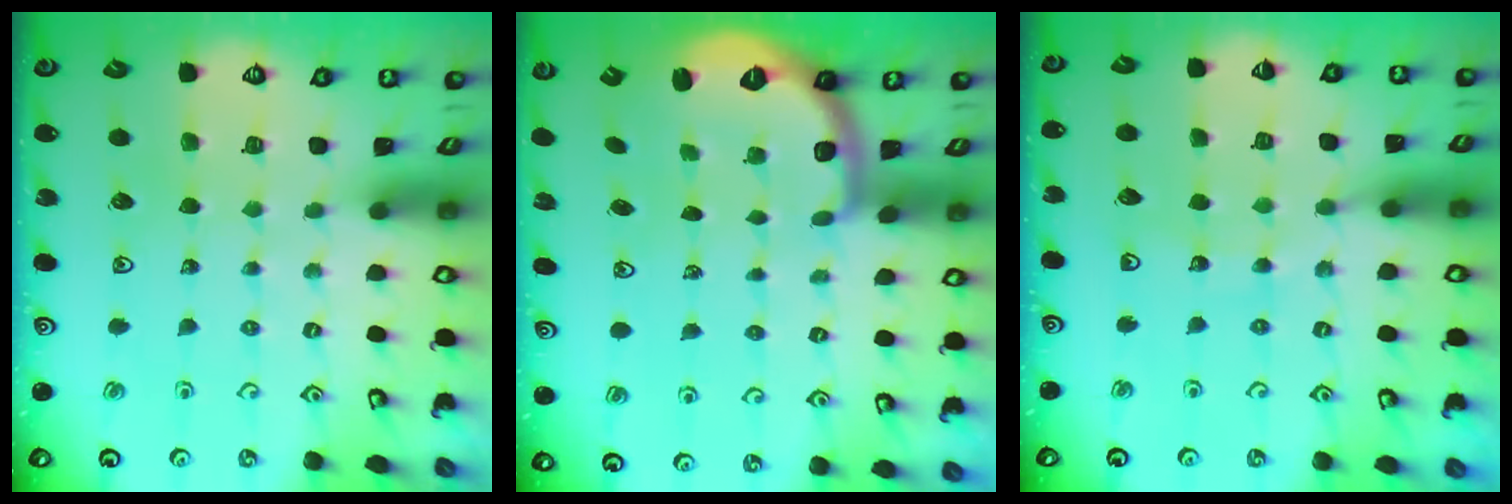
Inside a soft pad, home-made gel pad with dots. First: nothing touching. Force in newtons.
{"total": 2.0, "press": 1.5, "slide": 1.3}
{"total": 8.5, "press": 8.4, "slide": 1.0}